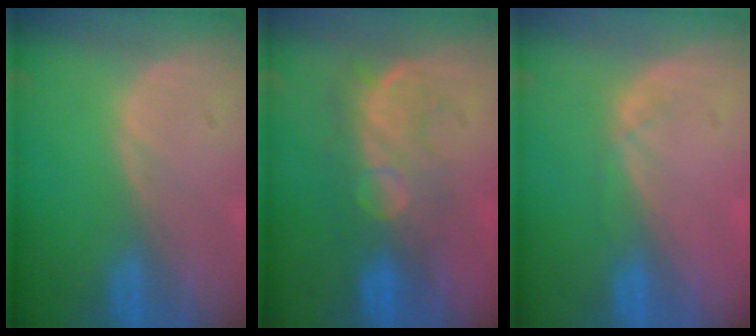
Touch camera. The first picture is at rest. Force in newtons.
{"total": 8.1, "press": 7.7, "slide": 2.3}
{"total": 1.7, "press": 1.5, "slide": 0.8}